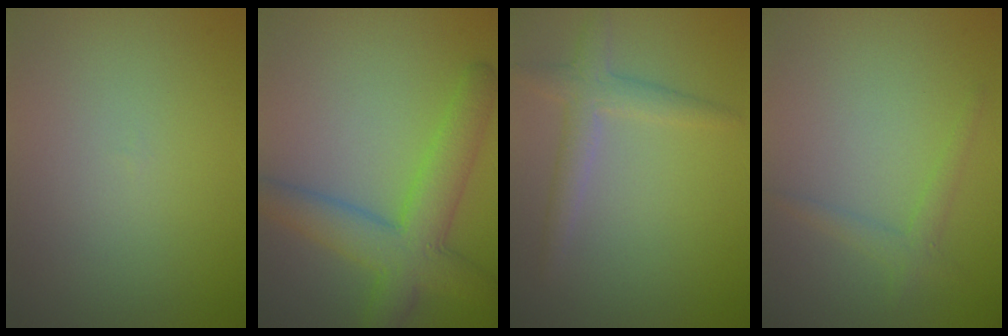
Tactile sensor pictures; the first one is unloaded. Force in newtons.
{"total": 6.5, "press": 6.5, "slide": 0.2}
{"total": 2.7, "press": 2.7, "slide": 0.1}
{"total": 1.5, "press": 1.5, "slide": 0.0}